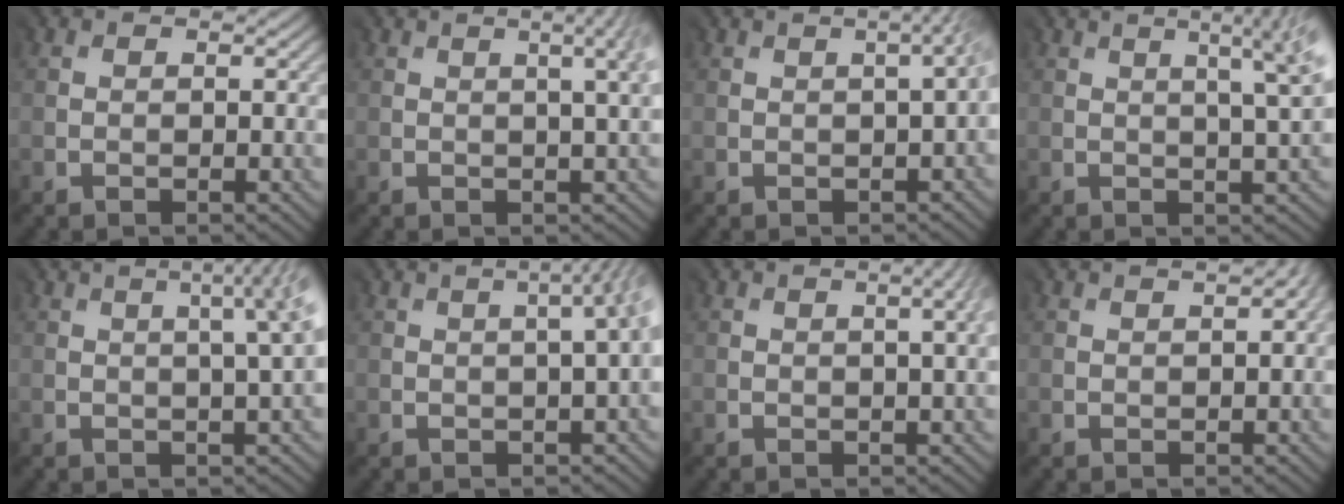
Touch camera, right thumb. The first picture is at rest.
{"total": 5.1, "force": [1.8, 1.6, 4.5], "torque": [-0.022, 0.028, 0.001]}
{"total": 2.9, "force": [0.2, 0.7, 2.8], "torque": [-0.008, 0.024, -0.010]}
{"total": 6.2, "force": [2.4, 1.3, 5.6], "torque": [-0.047, 0.031, 0.016]}
{"total": 5.9, "force": [1.6, 1.5, 5.4], "torque": [-0.033, 0.043, 0.000]}
{"total": 5.5, "force": [0.5, 1.7, 5.2], "torque": [-0.024, 0.039, -0.015]}
{"total": 3.0, "force": [0.9, 0.7, 2.7], "torque": [-0.010, 0.016, 0.000]}
{"total": 1.7, "force": [0.7, 0.4, 1.5], "torque": [-0.006, 0.012, 0.003]}